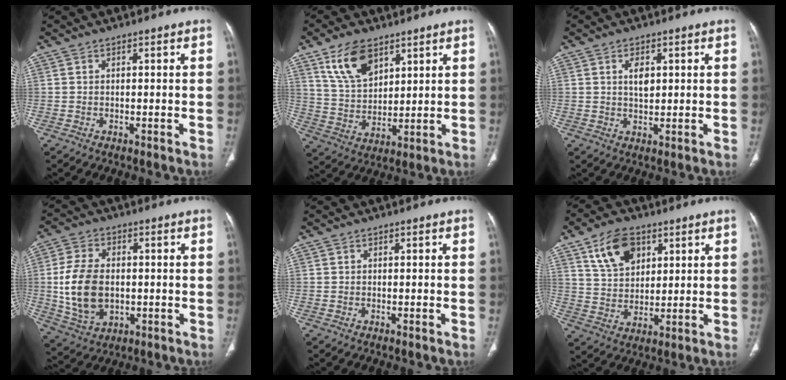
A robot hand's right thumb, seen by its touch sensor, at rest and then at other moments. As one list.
[{"total": 11.0, "force": [6.5, 6.1, 6.4], "torque": [-0.103, -0.031, 0.133]}, {"total": 3.5, "force": [1.1, 2.0, 2.8], "torque": [-0.037, -0.006, 0.019]}, {"total": 12.8, "force": [-0.5, 8.5, 9.5], "torque": [-0.180, 0.001, 0.002]}, {"total": 0.0}, {"total": 10.4, "force": [5.2, 6.7, 6.1], "torque": [-0.086, -0.020, 0.099]}]